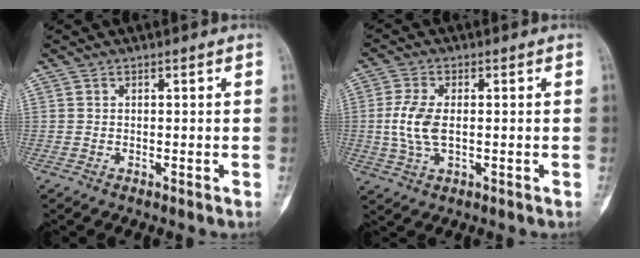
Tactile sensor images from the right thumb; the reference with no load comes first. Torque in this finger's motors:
{"motor_torque": [1.11, 0.61, 0.52, -0.98, 0.21]}